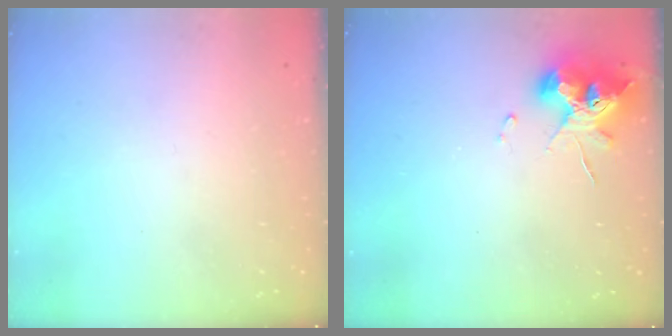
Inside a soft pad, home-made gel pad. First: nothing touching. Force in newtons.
{"total": 10.8, "press": 10.8, "slide": 1.4}